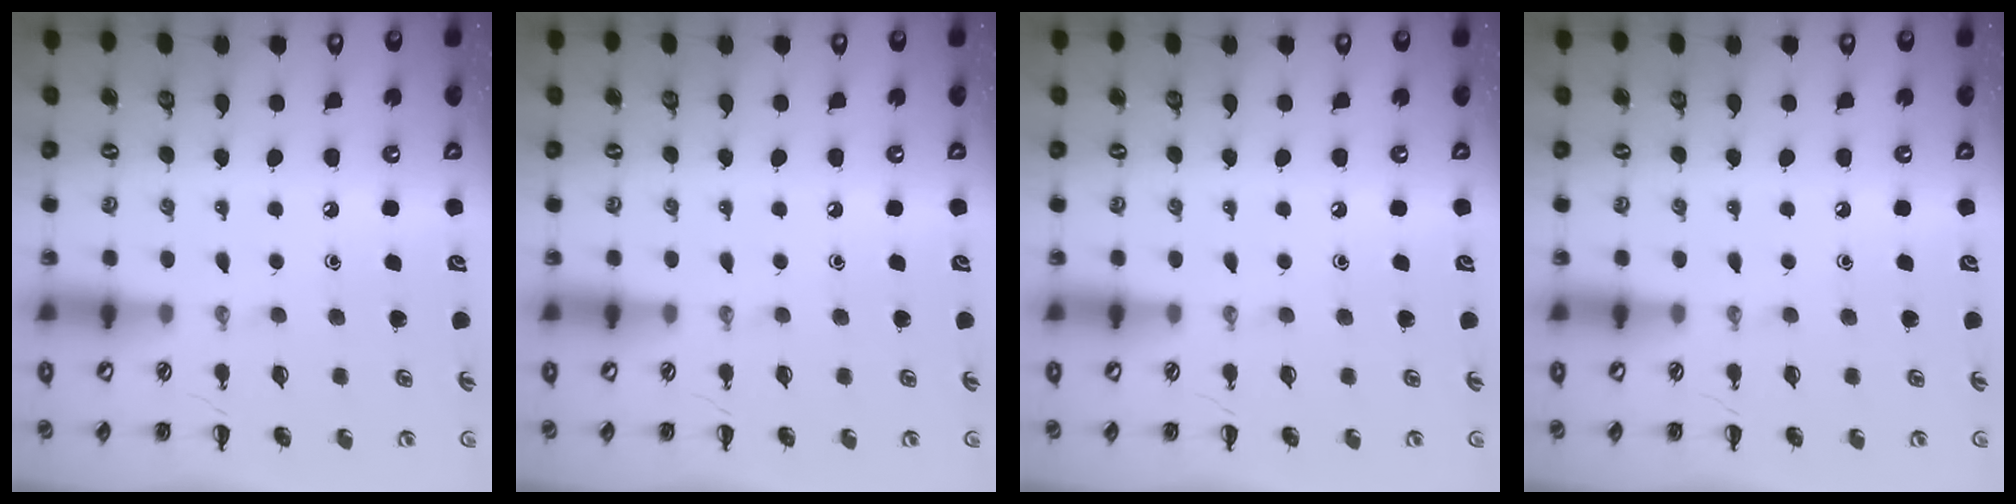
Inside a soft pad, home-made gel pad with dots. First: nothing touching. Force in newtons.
{"total": 0.0}
{"total": 0.0}
{"total": 0.0}